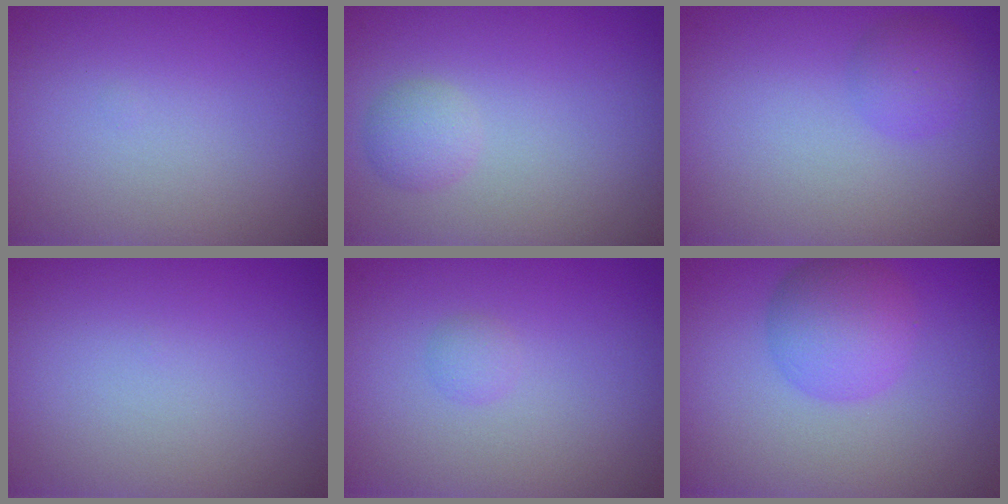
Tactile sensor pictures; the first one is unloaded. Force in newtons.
{"total": 1.5, "press": 1.5, "slide": 0.0}
{"total": 1.9, "press": 1.9, "slide": 0.1}
{"total": 0.0}
{"total": 0.8, "press": 0.8, "slide": 0.1}
{"total": 4.0, "press": 4.0, "slide": 0.0}